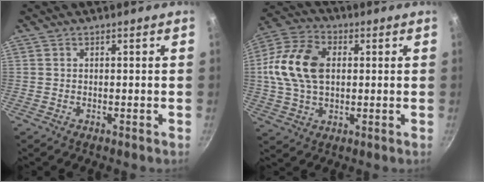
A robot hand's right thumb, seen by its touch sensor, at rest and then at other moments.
{"total": 15.0, "force": [1.7, 10.1, 11.0], "torque": [-0.196, 0.017, 0.017]}